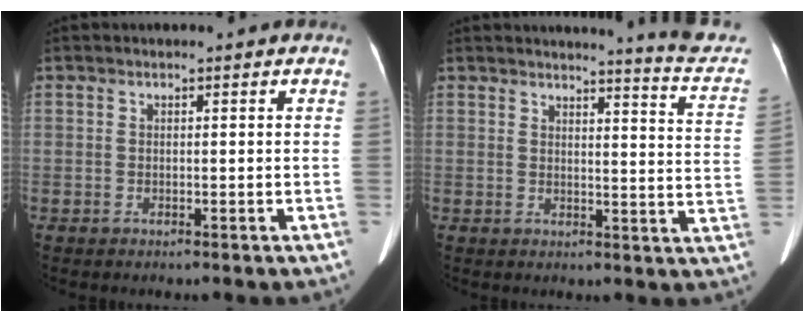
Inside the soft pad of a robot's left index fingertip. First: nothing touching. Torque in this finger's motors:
{"motor_torque": [-0.28, -0.95, 0.02, 0.03]}